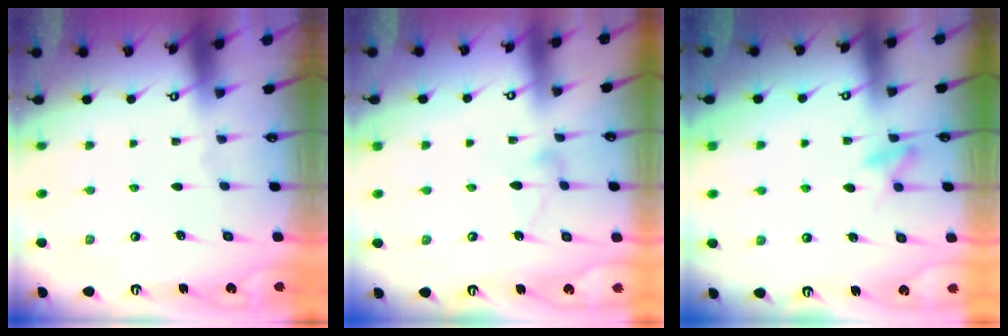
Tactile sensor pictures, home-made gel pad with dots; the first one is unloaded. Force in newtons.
{"total": 3.9, "press": 3.9, "slide": 0.2}
{"total": 8.3, "press": 8.3, "slide": 0.9}